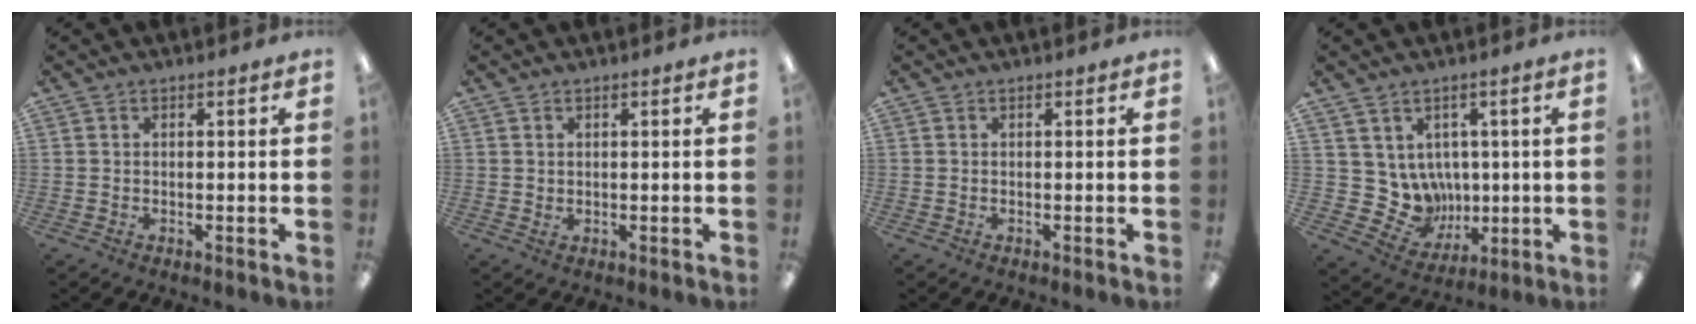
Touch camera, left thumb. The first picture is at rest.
{"total": 0.8, "force": [0.6, 0.5, 0.3], "torque": [-0.007, 0.002, 0.010]}
{"total": 0.0}
{"total": 8.9, "force": [2.9, 8.1, 2.4], "torque": [-0.066, -0.030, 0.069]}